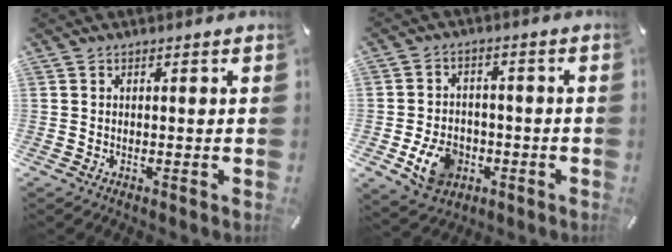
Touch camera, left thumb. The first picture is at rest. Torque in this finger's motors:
{"motor_torque": [0.22, 0.29, 0.16, 0.12, 0.23]}